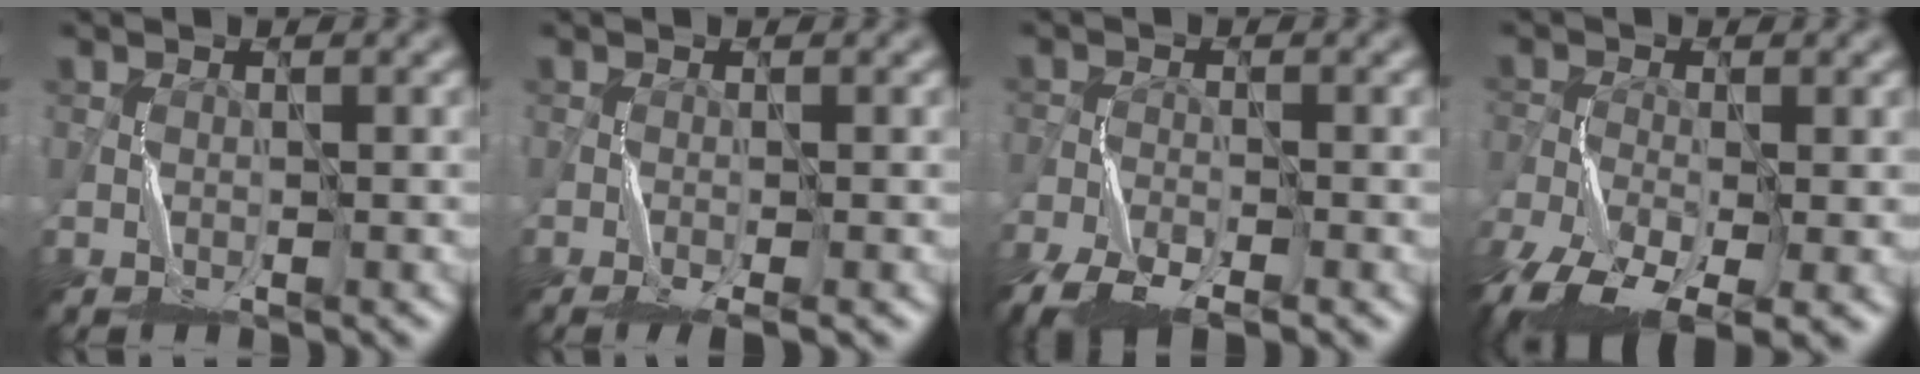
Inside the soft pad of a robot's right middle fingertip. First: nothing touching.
{"total": 2.8, "force": [-1.6, 0.6, 2.2], "torque": [-0.032, 0.001, -0.028]}
{"total": 7.3, "force": [-5.5, 2.3, 4.2], "torque": [-0.082, -0.029, -0.105]}
{"total": 10.0, "force": [-6.1, 4.2, 6.7], "torque": [-0.141, -0.031, -0.115]}